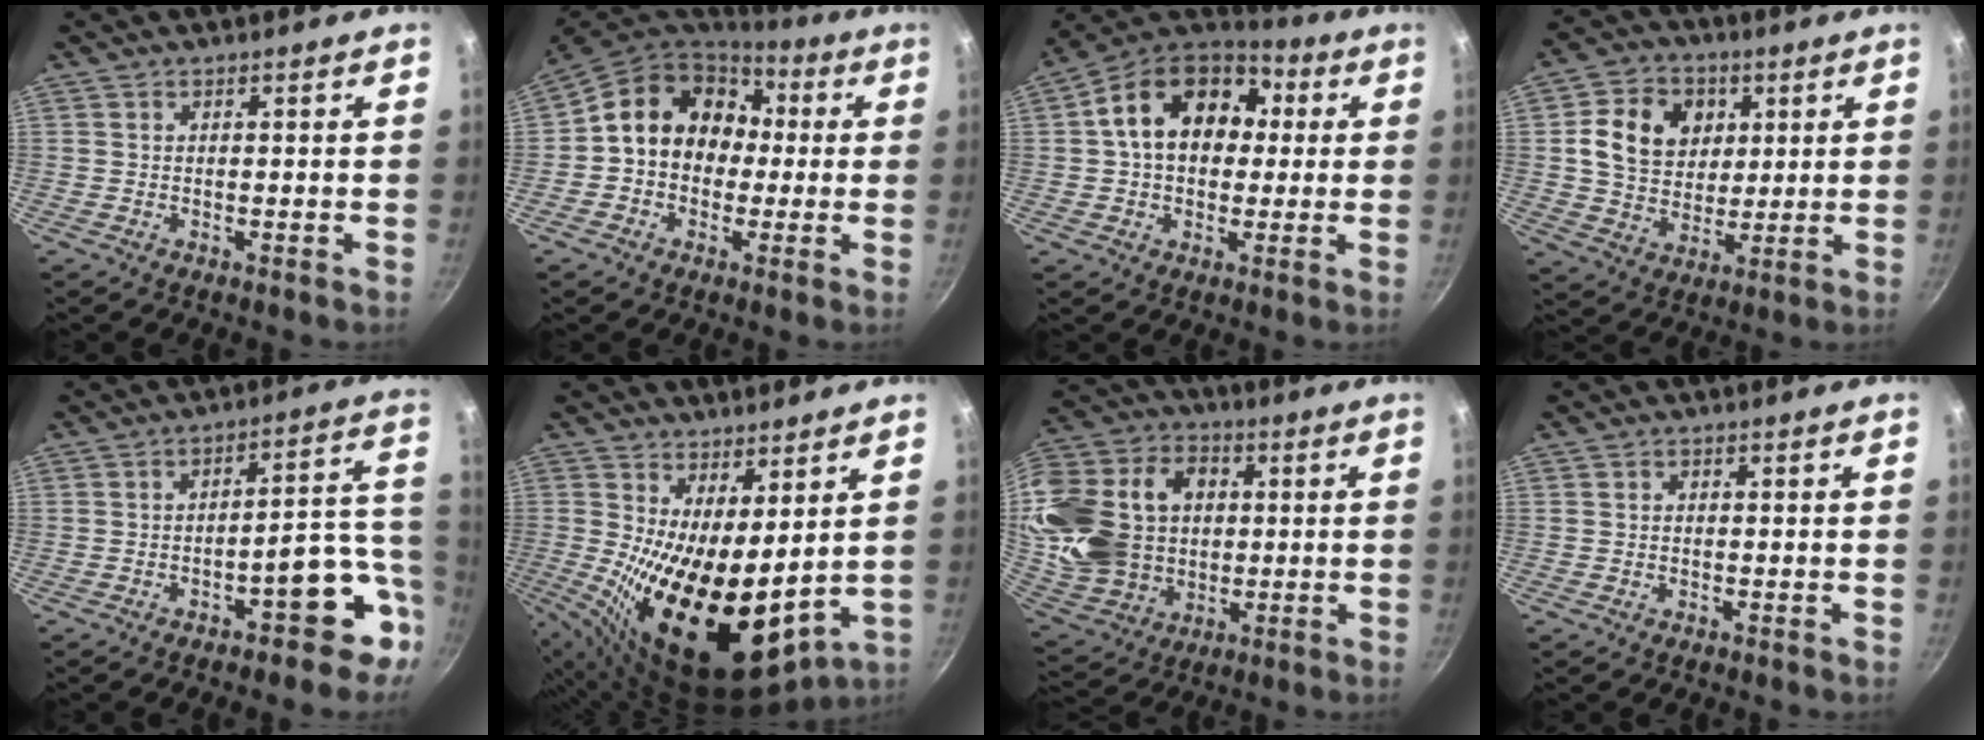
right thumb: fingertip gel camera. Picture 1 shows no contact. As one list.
[{"total": 15.6, "force": [1.2, 13.0, 8.5], "torque": [-0.106, 0.046, 0.005]}, {"total": 18.0, "force": [3.1, 13.1, 11.9], "torque": [-0.170, 0.034, 0.035]}, {"total": 13.3, "force": [3.4, 10.7, 7.2], "torque": [-0.097, -0.001, 0.055]}, {"total": 11.6, "force": [-5.0, 4.9, 9.2], "torque": [-0.046, 0.060, -0.062]}, {"total": 16.8, "force": [2.5, 7.4, 14.9], "torque": [-0.218, -0.047, 0.060]}, {"total": 27.0, "force": [2.5, 20.6, 17.3], "torque": [-0.347, 0.026, 0.057]}, {"total": 0.7, "force": [-0.1, 0.6, 0.3], "torque": [-0.006, 0.004, -0.002]}]